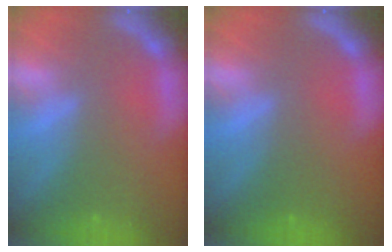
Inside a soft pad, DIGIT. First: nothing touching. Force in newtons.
{"total": 1.0}